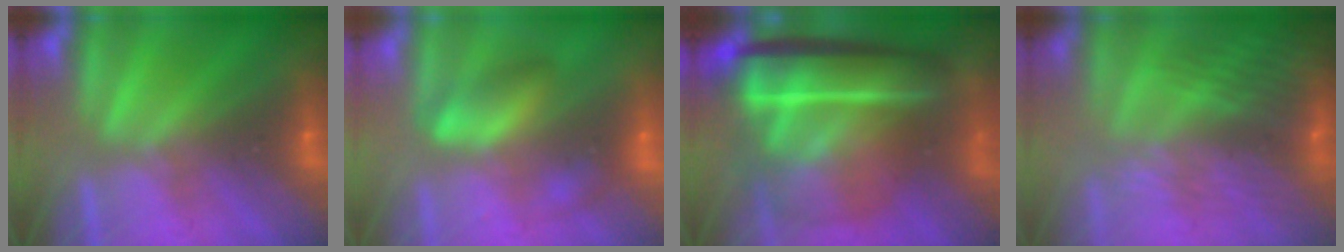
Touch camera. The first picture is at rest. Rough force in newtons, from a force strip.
{"total": 2.7}
{"total": 7.6}
{"total": 6.8}